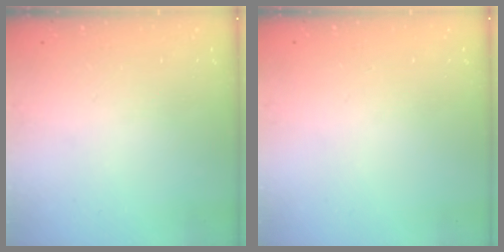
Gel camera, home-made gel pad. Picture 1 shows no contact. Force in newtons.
{"total": 0.0}